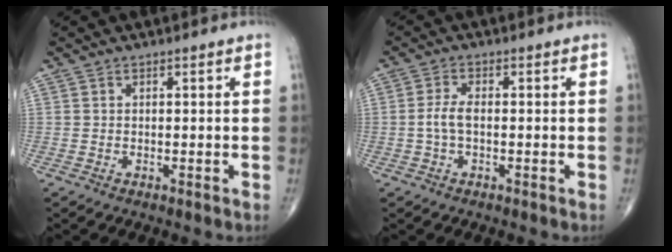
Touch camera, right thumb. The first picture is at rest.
{"total": 3.3, "force": [-0.5, 1.5, 2.9], "torque": [-0.068, 0.008, -0.013]}